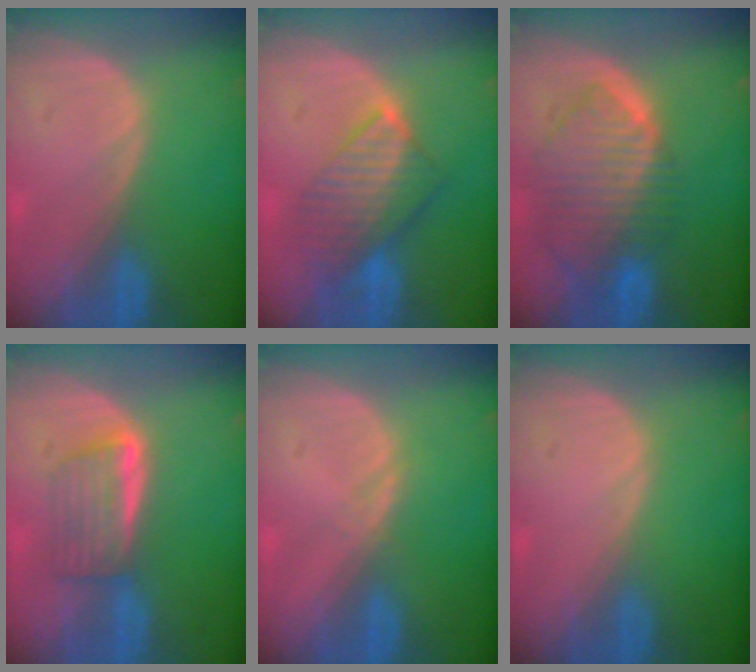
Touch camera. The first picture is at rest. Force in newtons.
{"total": 7.7, "press": 7.2, "slide": 2.8}
{"total": 9.9, "press": 8.4, "slide": 5.2}
{"total": 5.8, "press": 5.2, "slide": 2.6}
{"total": 0.6, "press": 0.6, "slide": 0.1}
{"total": 0.0}